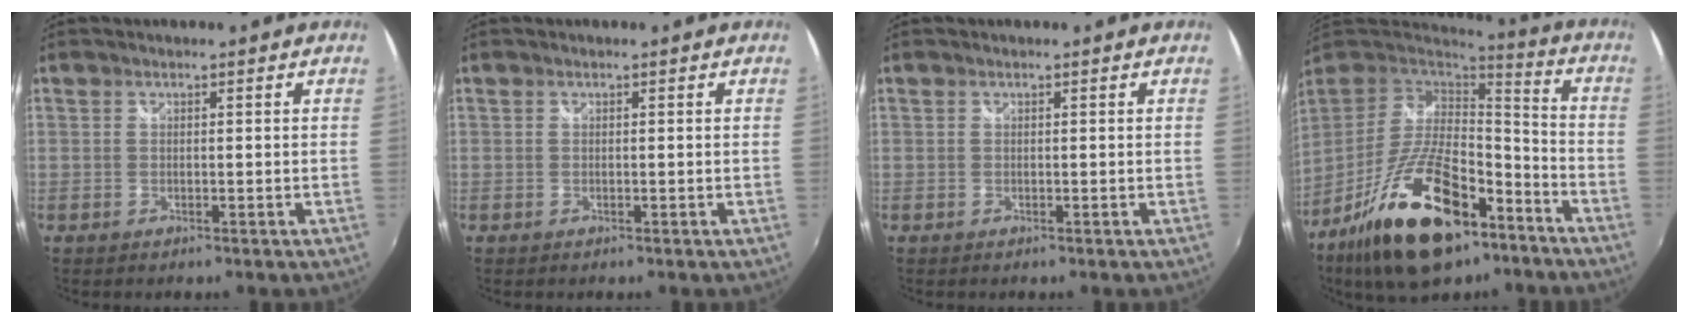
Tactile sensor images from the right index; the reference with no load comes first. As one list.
[{"total": 0.0}, {"total": 0.0}, {"total": 24.2, "force": [-13.9, 10.6, 16.8], "torque": [-0.325, -0.018, -0.224]}]